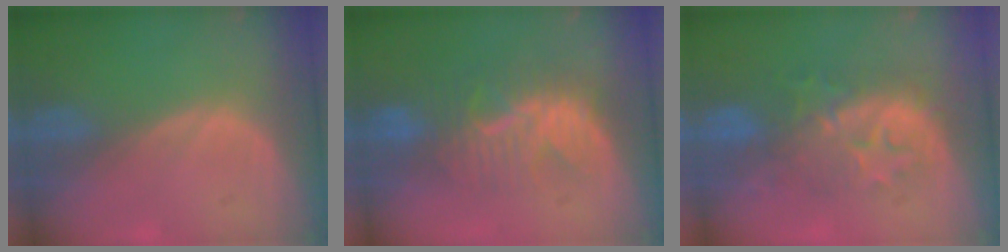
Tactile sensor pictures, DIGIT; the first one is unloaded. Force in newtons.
{"total": 8.3, "press": 7.9, "slide": 2.3}
{"total": 8.4, "press": 8.2, "slide": 1.4}